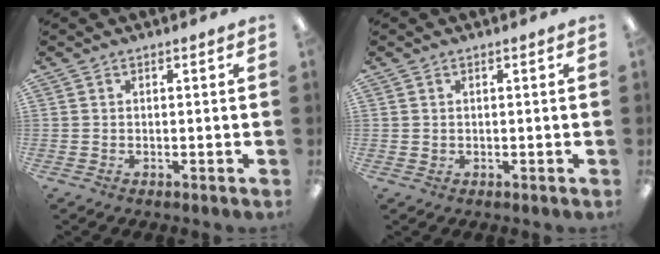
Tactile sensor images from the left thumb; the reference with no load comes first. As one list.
[{"total": 0.7, "force": [0.5, 0.5, 0.1], "torque": [-0.002, 0.002, 0.009]}]